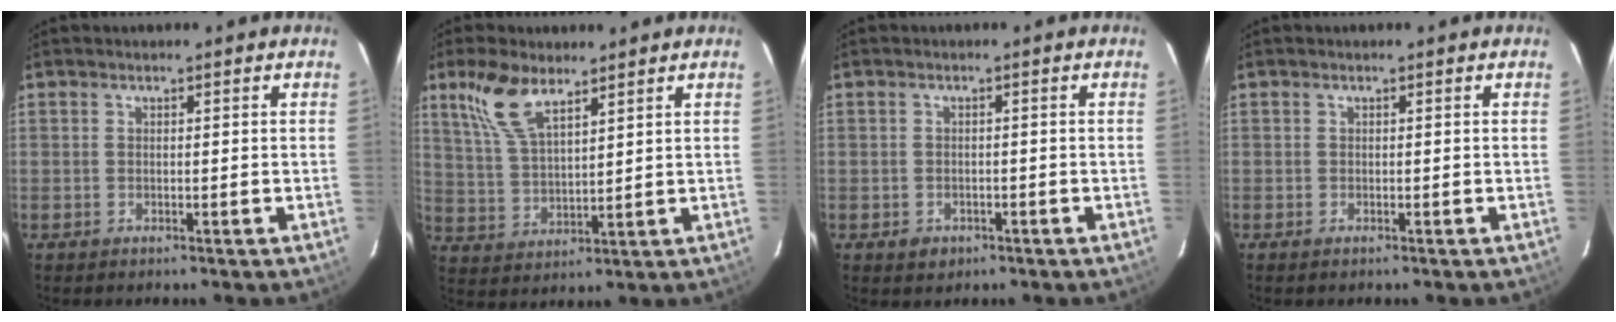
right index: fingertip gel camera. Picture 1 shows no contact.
{"total": 9.5, "force": [6.2, 3.7, 6.1], "torque": [-0.130, 0.011, 0.132]}
{"total": 2.6, "force": [-1.3, 2.1, 0.9], "torque": [-0.018, -0.001, -0.013]}
{"total": 0.0}